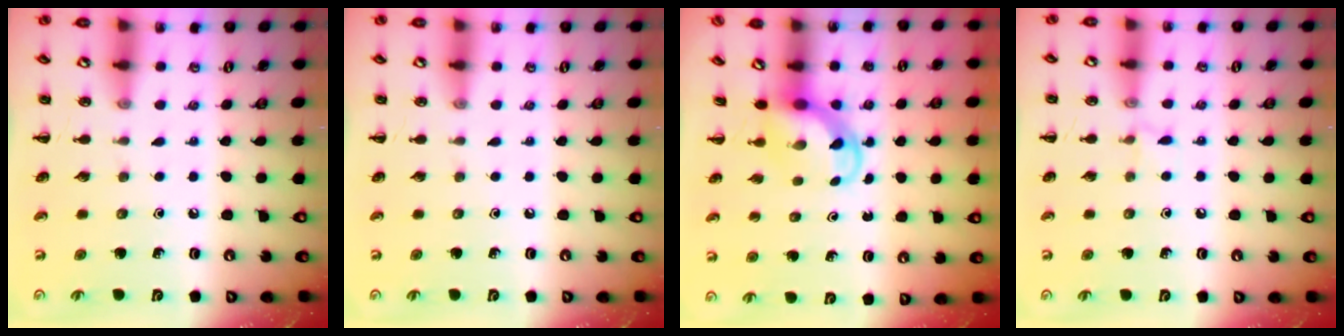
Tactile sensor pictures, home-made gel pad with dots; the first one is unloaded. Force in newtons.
{"total": 0.0}
{"total": 3.7, "press": 3.6, "slide": 0.8}
{"total": 4.0, "press": 3.8, "slide": 1.3}